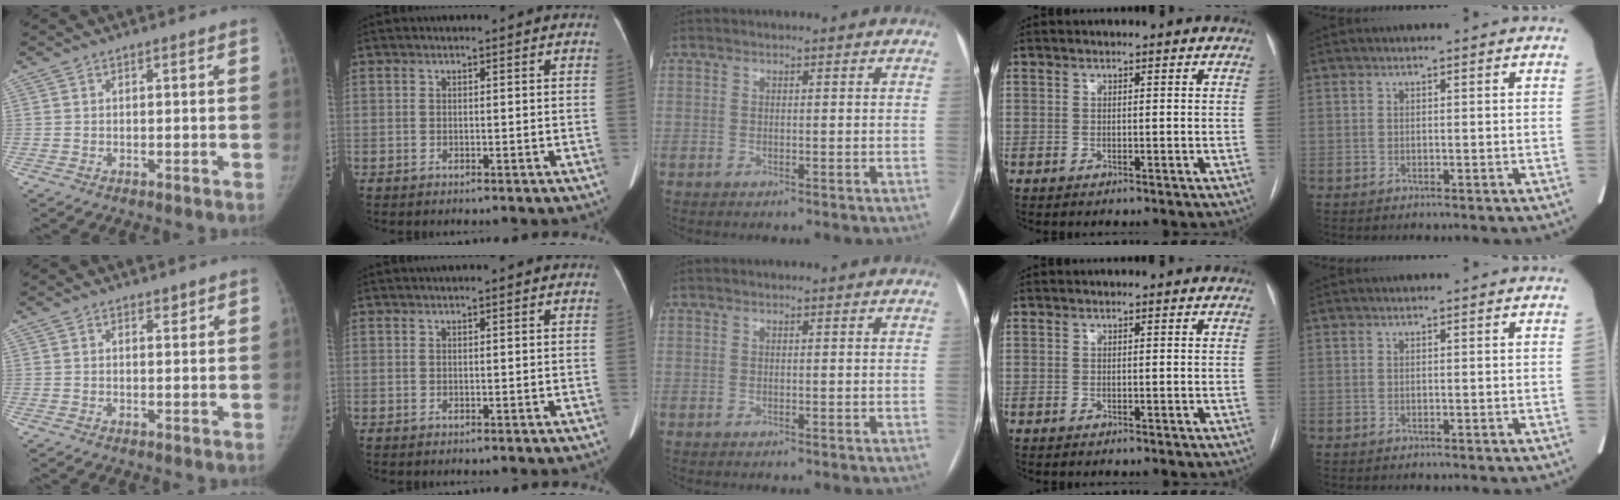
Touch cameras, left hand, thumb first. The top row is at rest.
{"thumb": {"total": 0.9, "force": [0.7, 0.4, 0.2], "torque": [0.005, -0.005, 0.010]}, "index": {"total": 1.1, "force": [0.8, 0.0, 0.7], "torque": [-0.008, 0.018, 0.015]}}